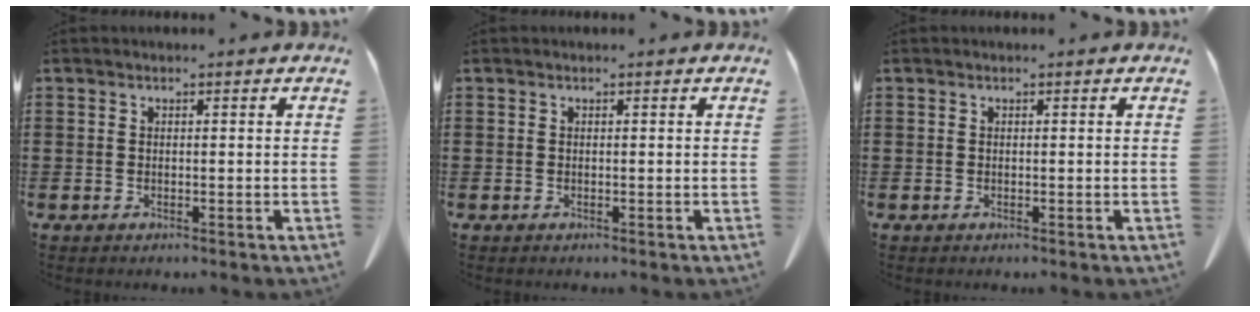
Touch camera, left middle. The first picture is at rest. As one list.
[{"total": 0.0}, {"total": 0.0}]